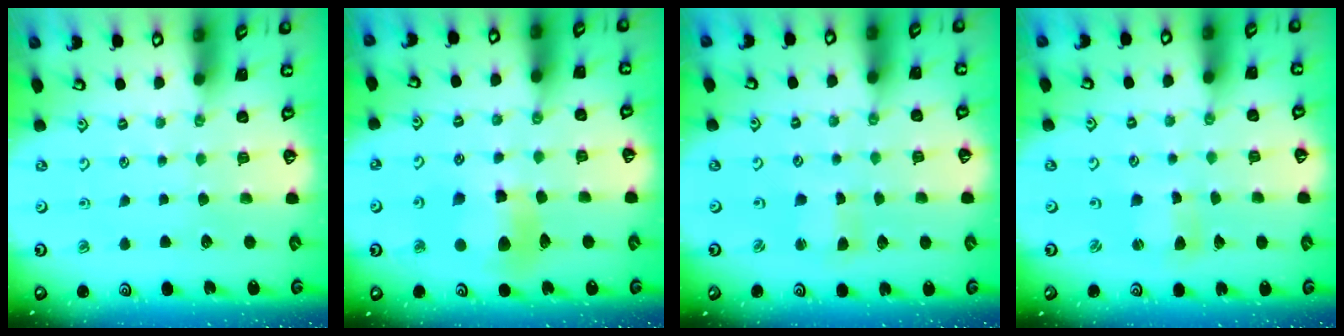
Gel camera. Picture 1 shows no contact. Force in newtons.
{"total": 10.3, "press": 10.3, "slide": 1.3}
{"total": 2.1, "press": 2.1, "slide": 0.3}
{"total": 2.5, "press": 2.5, "slide": 0.3}